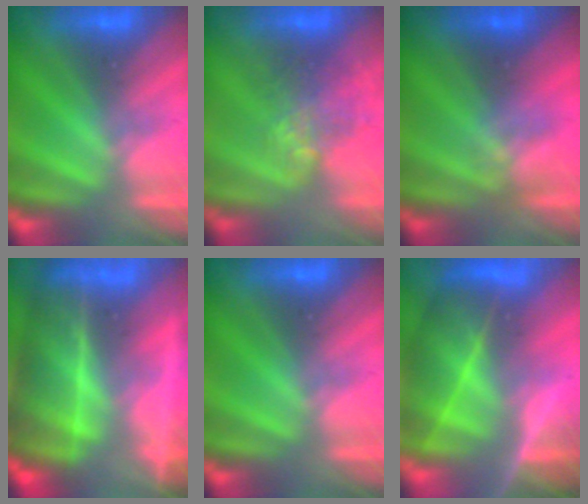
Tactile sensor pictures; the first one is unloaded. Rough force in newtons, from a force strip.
{"total": 7.6}
{"total": 2.4}
{"total": 5.6}
{"total": 0.0}
{"total": 7.1}